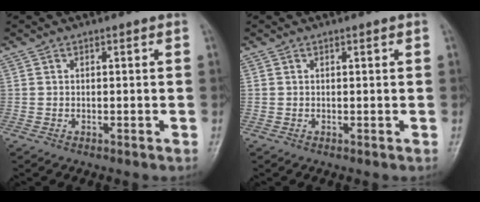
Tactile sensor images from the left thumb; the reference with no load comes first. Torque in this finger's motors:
{"motor_torque": [-0.16, -0.05, 0.08, 0.07, -0.04]}